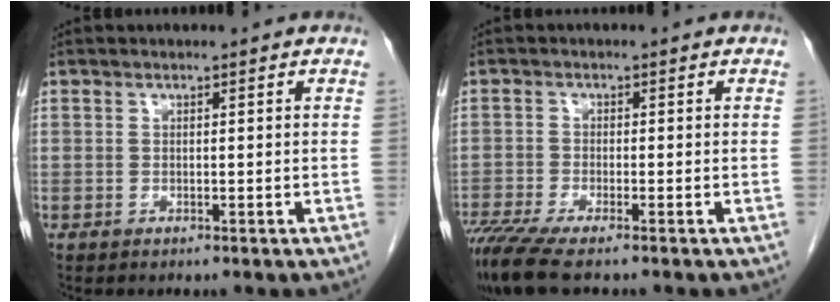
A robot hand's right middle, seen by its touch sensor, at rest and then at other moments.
{"total": 7.0, "force": [-5.4, 0.3, 4.4], "torque": [-0.081, -0.019, -0.098]}